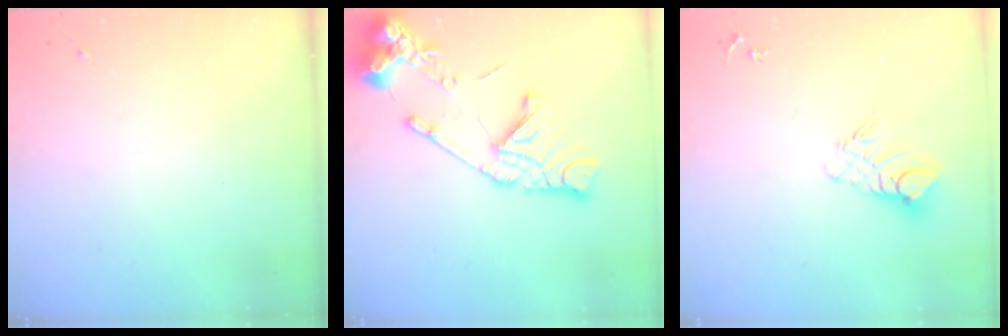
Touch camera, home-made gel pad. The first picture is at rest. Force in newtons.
{"total": 16.8, "press": 16.6, "slide": 1.9}
{"total": 10.6, "press": 10.5, "slide": 0.7}